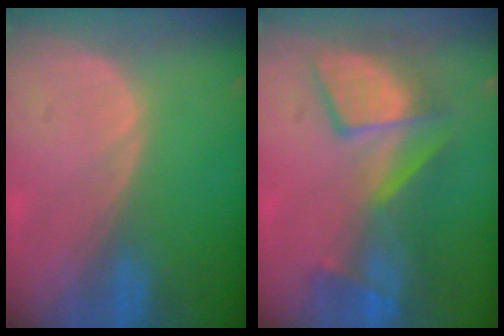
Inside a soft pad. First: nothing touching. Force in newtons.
{"total": 9.1, "press": 9.0, "slide": 1.2}